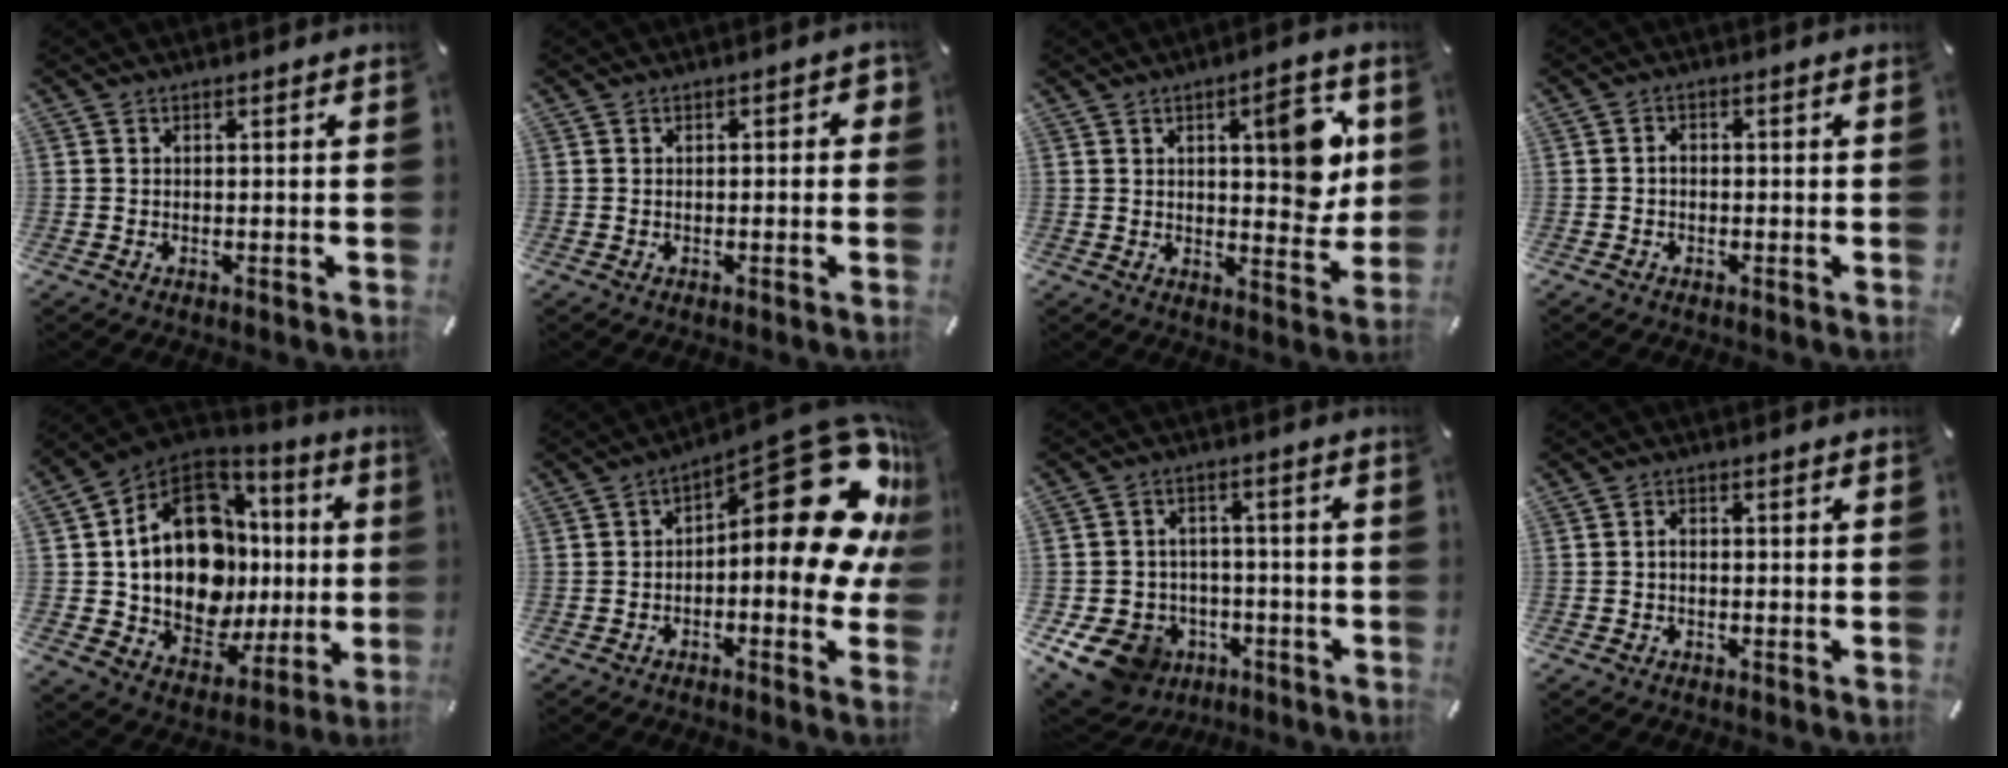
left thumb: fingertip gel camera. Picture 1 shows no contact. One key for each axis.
{"total": 1.5, "fx": -0.4, "fy": 0.8, "fz": 1.2, "tx": -0.013, "ty": 0.001, "tz": -0.009}
{"total": 11.9, "fx": 3.9, "fy": 5.3, "fz": 9.9, "tx": -0.109, "ty": -0.017, "tz": 0.057}
{"total": 1.7, "fx": -0.5, "fy": 1.3, "fz": 0.9, "tx": -0.019, "ty": 0.006, "tz": -0.012}
{"total": 20.2, "fx": 2.8, "fy": 14.2, "fz": 14.0, "tx": -0.283, "ty": -0.038, "tz": 0.054}
{"total": 26.0, "fx": 7.9, "fy": 11.2, "fz": 22.1, "tx": -0.264, "ty": -0.076, "tz": 0.146}
{"total": 11.2, "fx": -5.4, "fy": 9.0, "fz": 4.0, "tx": -0.090, "ty": 0.035, "tz": -0.089}
{"total": 1.4, "fx": -0.5, "fy": 0.8, "fz": 0.9, "tx": -0.020, "ty": 0.005, "tz": -0.013}